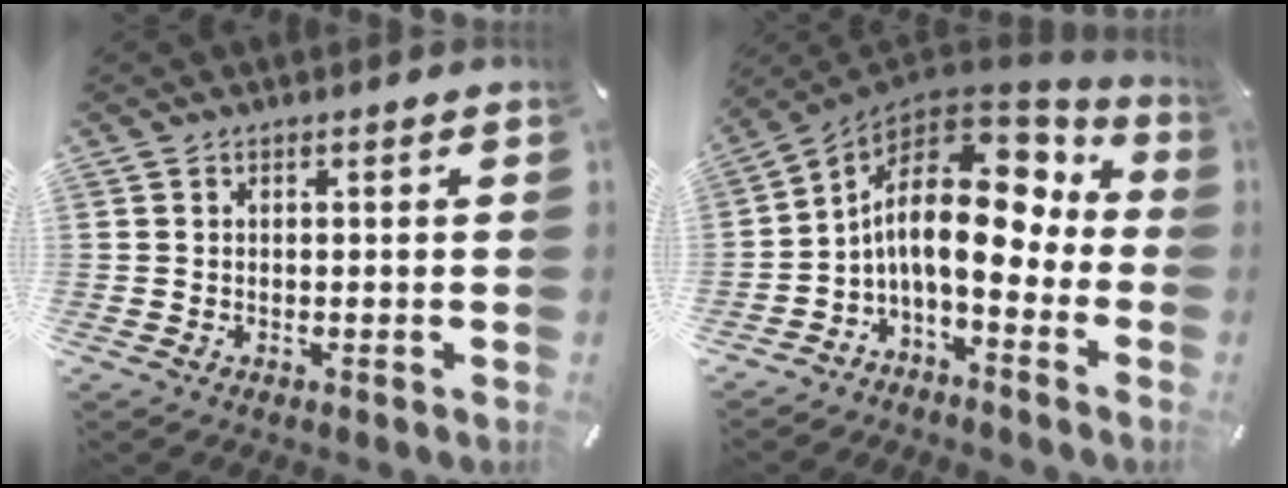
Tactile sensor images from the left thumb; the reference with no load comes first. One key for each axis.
{"total": 15.9, "fx": 1.6, "fy": 8.1, "fz": 13.6, "tx": -0.242, "ty": -0.025, "tz": 0.027}